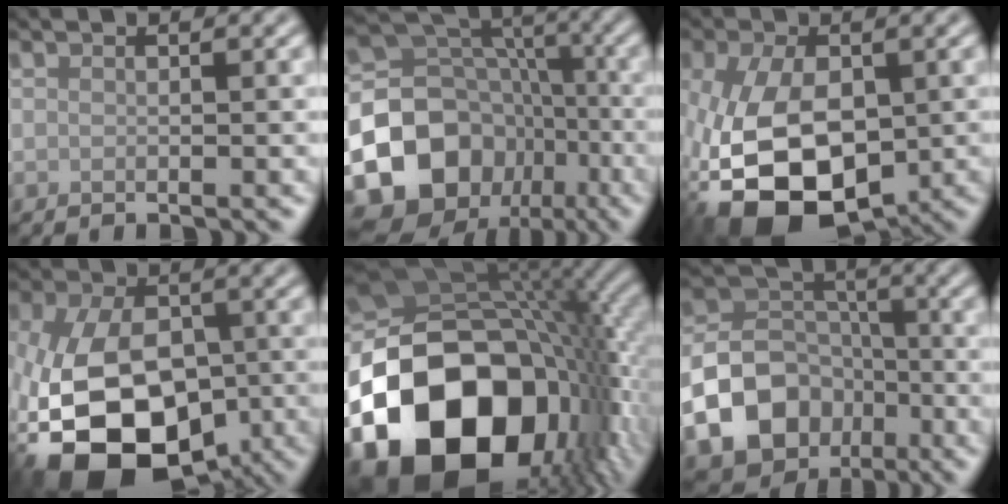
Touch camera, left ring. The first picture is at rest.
{"total": 15.4, "force": [-6.0, 12.7, 6.2], "torque": [-0.135, -0.011, -0.120]}
{"total": 12.7, "force": [-3.7, 7.8, 9.4], "torque": [-0.205, -0.042, -0.052]}
{"total": 15.0, "force": [-5.3, 9.6, 10.3], "torque": [-0.202, -0.040, -0.084]}
{"total": 20.9, "force": [-5.6, 15.0, 13.6], "torque": [-0.270, -0.040, -0.080]}
{"total": 14.2, "force": [-6.4, 11.2, 6.0], "torque": [-0.100, -0.049, -0.125]}